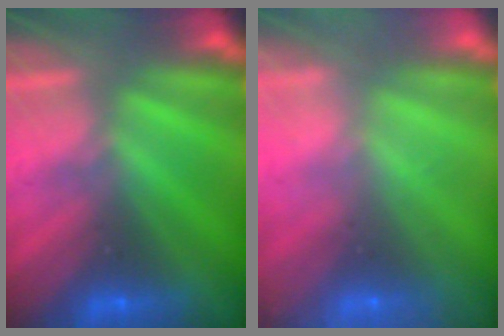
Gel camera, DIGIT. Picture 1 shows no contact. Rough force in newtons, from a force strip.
{"total": 9.1}